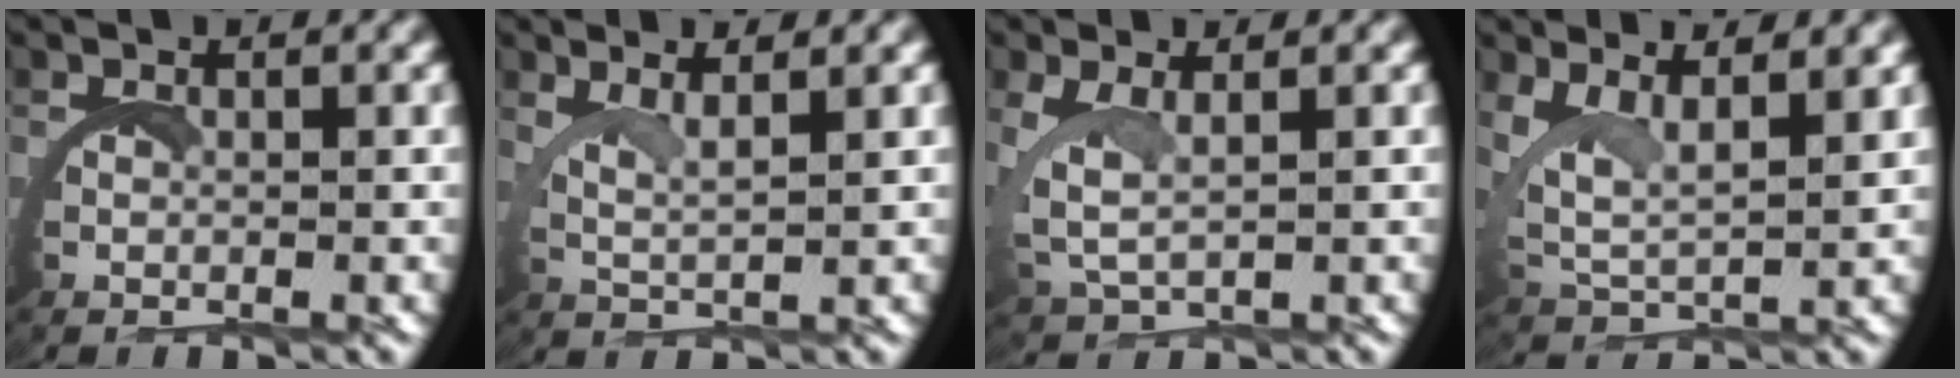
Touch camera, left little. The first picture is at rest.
{"total": 3.0, "force": [2.4, -0.1, 1.8], "torque": [-0.045, -0.004, 0.046]}
{"total": 3.2, "force": [1.5, 1.6, 2.4], "torque": [-0.078, -0.010, 0.040]}
{"total": 5.7, "force": [2.8, 3.2, 3.8], "torque": [-0.102, -0.009, 0.049]}